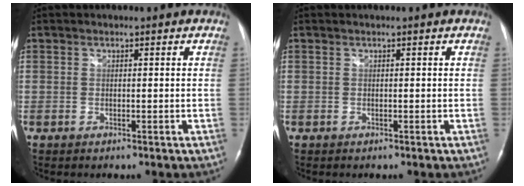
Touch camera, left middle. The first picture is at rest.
{"total": 0.0}